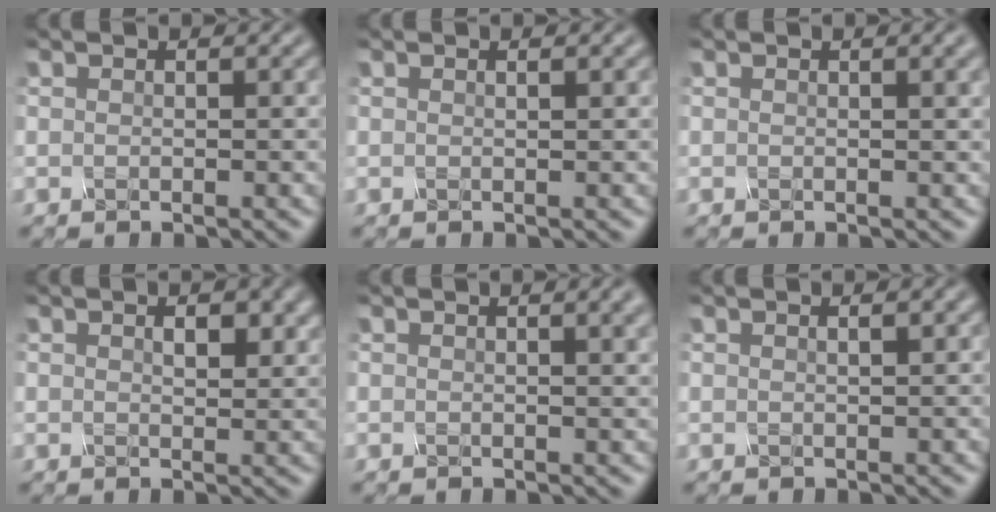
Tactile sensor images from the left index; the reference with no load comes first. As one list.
[{"total": 0.9, "force": [0.4, 0.4, 0.7], "torque": [-0.002, 0.001, -0.002]}, {"total": 3.0, "force": [1.6, 1.2, 2.3], "torque": [-0.016, 0.015, 0.013]}, {"total": 1.9, "force": [0.6, 0.9, 1.5], "torque": [-0.028, -0.001, 0.019]}, {"total": 4.7, "force": [2.4, 2.0, 3.5], "torque": [-0.022, 0.028, 0.012]}, {"total": 1.6, "force": [0.6, 0.7, 1.4], "torque": [-0.005, 0.001, -0.003]}]